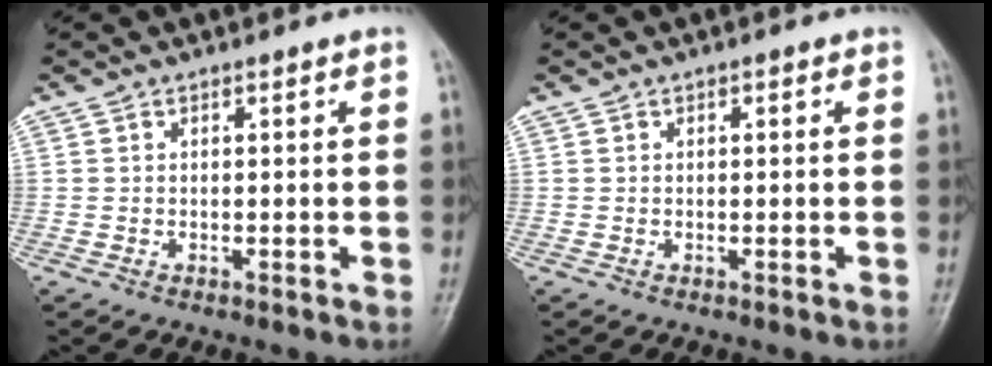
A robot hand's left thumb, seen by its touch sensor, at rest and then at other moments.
{"total": 0.6, "force": [0.2, 0.3, 0.5], "torque": [-0.004, 0.002, 0.001]}